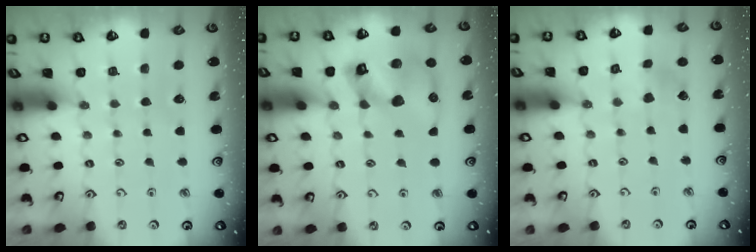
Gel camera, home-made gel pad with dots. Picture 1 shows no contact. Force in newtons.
{"total": 14.5, "press": 14.4, "slide": 1.9}
{"total": 3.2, "press": 3.2, "slide": 0.4}